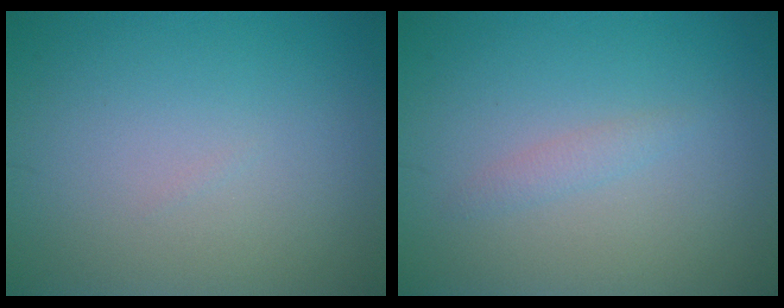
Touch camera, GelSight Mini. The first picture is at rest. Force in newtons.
{"total": 1.0, "press": 1.0, "slide": 0.0}